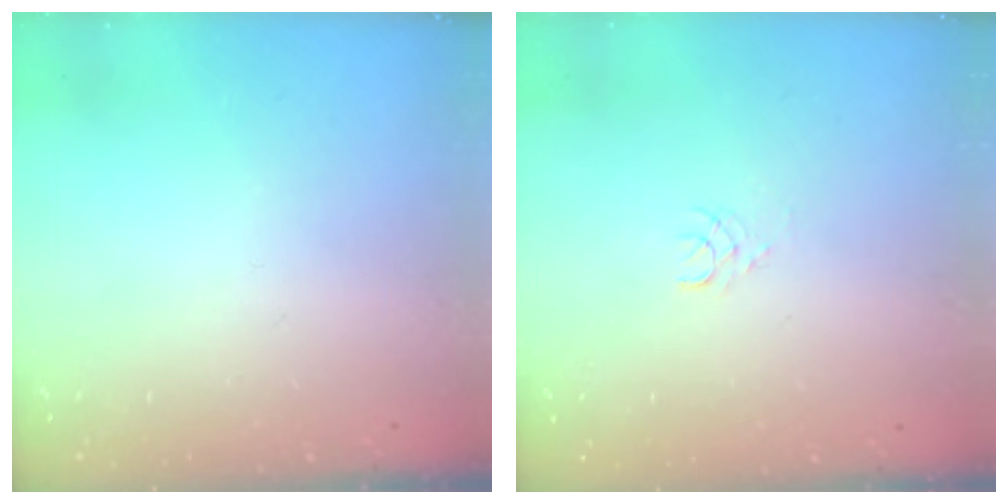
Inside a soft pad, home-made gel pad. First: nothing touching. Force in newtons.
{"total": 2.4, "press": 2.4, "slide": 0.3}